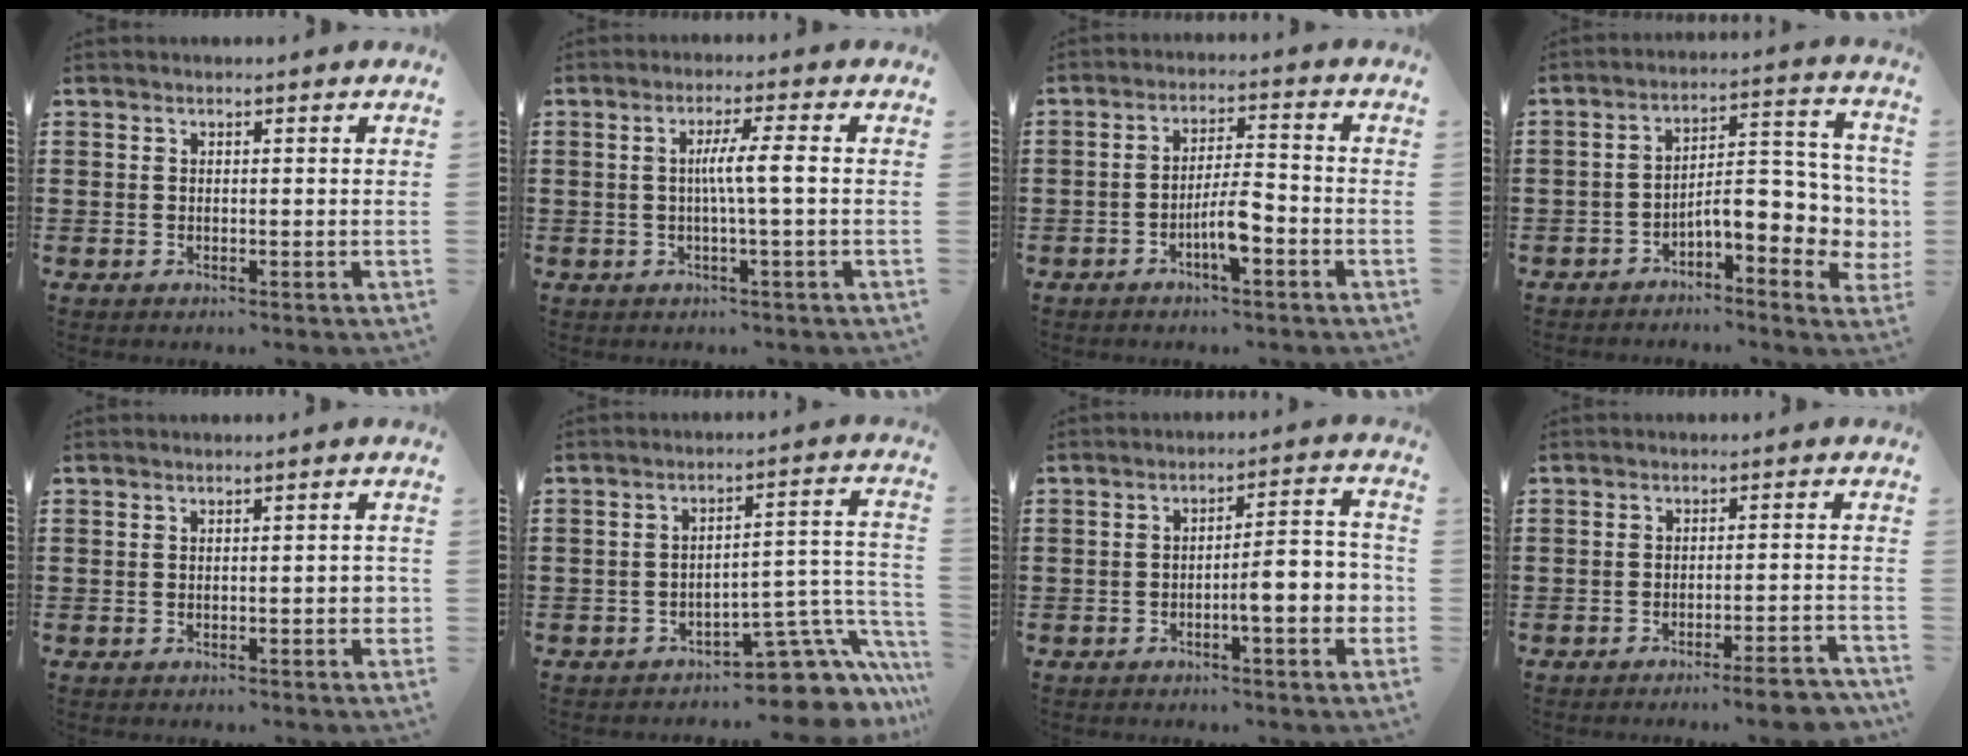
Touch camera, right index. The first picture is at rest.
{"total": 4.6, "force": [-0.2, -0.2, 4.6], "torque": [-0.086, -0.005, -0.008]}
{"total": 5.7, "force": [-2.6, 1.5, 4.8], "torque": [-0.095, 0.005, -0.051]}
{"total": 7.7, "force": [-2.1, 3.7, 6.4], "torque": [-0.091, -0.016, -0.042]}
{"total": 1.7, "force": [-0.4, 0.4, 1.6], "torque": [-0.026, 0.000, -0.007]}
{"total": 8.7, "force": [-6.1, 2.8, 5.6], "torque": [-0.065, 0.006, -0.108]}
{"total": 6.1, "force": [-2.3, 0.9, 5.6], "torque": [-0.085, -0.004, -0.046]}
{"total": 4.5, "force": [-3.7, -0.2, 2.5], "torque": [-0.040, -0.013, -0.067]}